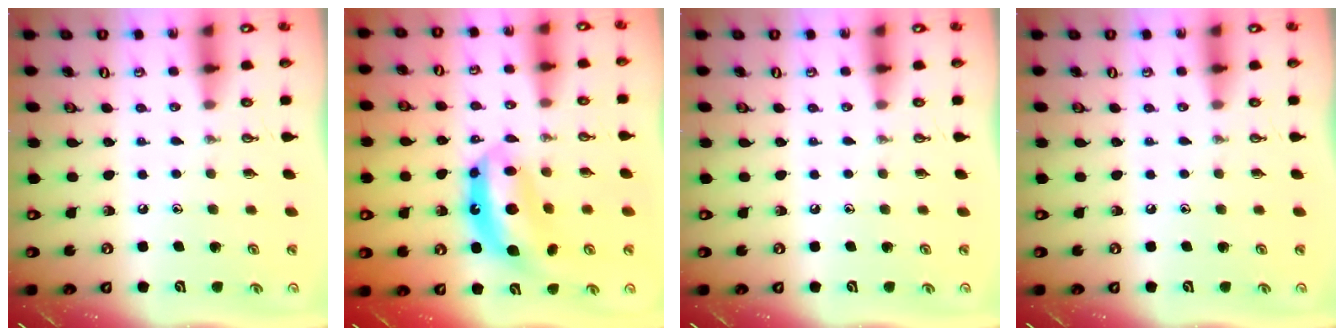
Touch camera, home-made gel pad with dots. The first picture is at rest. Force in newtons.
{"total": 11.2, "press": 11.2, "slide": 1.3}
{"total": 0.0}
{"total": 0.0}